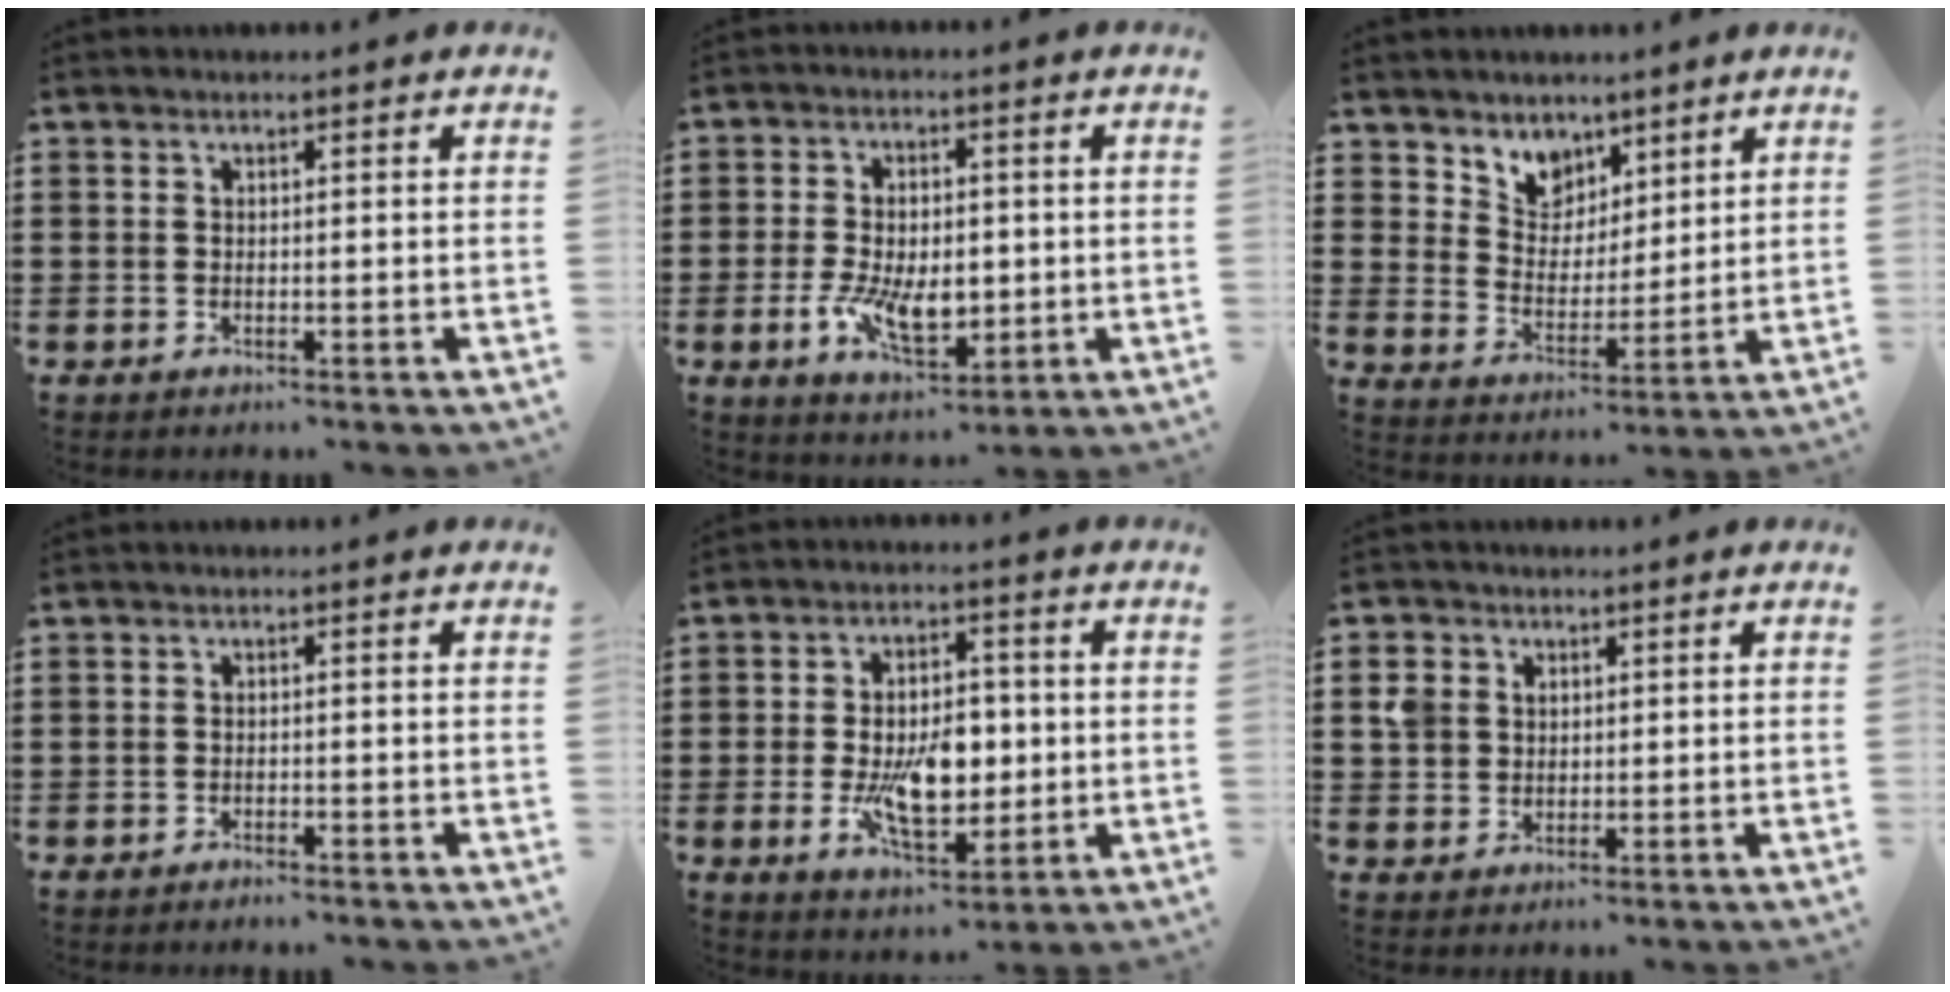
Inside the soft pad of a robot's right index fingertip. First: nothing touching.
{"total": 8.4, "force": [-1.6, 4.9, 6.7], "torque": [-0.135, 0.001, -0.030]}
{"total": 5.7, "force": [4.2, 3.9, -0.4], "torque": [-0.030, -0.017, 0.078]}
{"total": 1.0, "force": [-0.9, 0.0, 0.1], "torque": [-0.006, 0.001, -0.019]}
{"total": 10.1, "force": [-1.3, 5.5, 8.4], "torque": [-0.154, -0.001, -0.026]}
{"total": 3.6, "force": [1.0, 3.3, 1.3], "torque": [-0.039, 0.013, 0.018]}